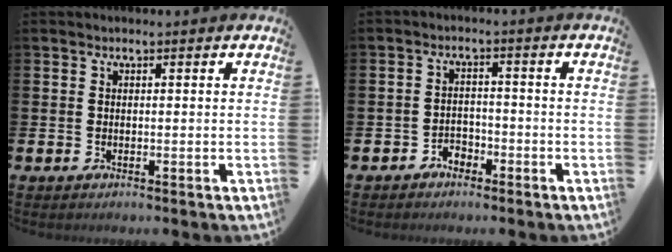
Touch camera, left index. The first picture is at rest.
{"total": 2.2, "force": [-1.9, 1.1, 0.2], "torque": [-0.015, 0.006, -0.042]}